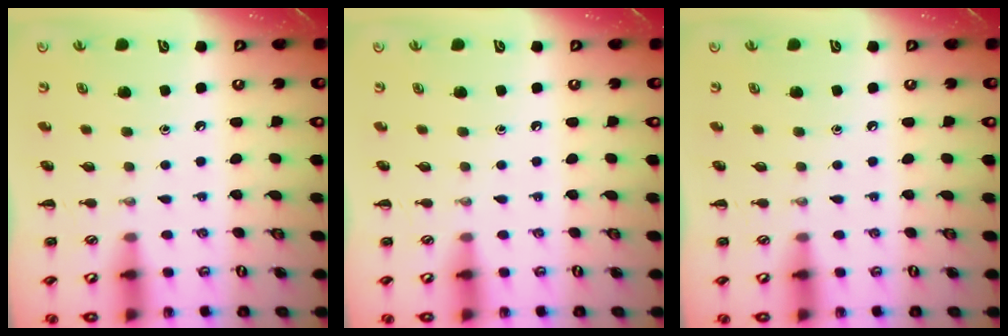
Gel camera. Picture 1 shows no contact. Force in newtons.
{"total": 0.0}
{"total": 0.0}